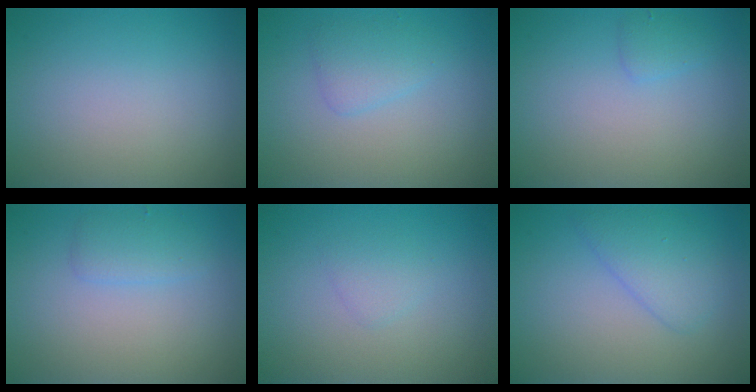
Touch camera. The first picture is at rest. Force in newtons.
{"total": 1.8, "press": 1.8, "slide": 0.1}
{"total": 1.1, "press": 1.1, "slide": 0.1}
{"total": 1.6, "press": 1.6, "slide": 0.0}
{"total": 1.1, "press": 1.1, "slide": 0.0}
{"total": 3.0, "press": 3.0, "slide": 0.2}